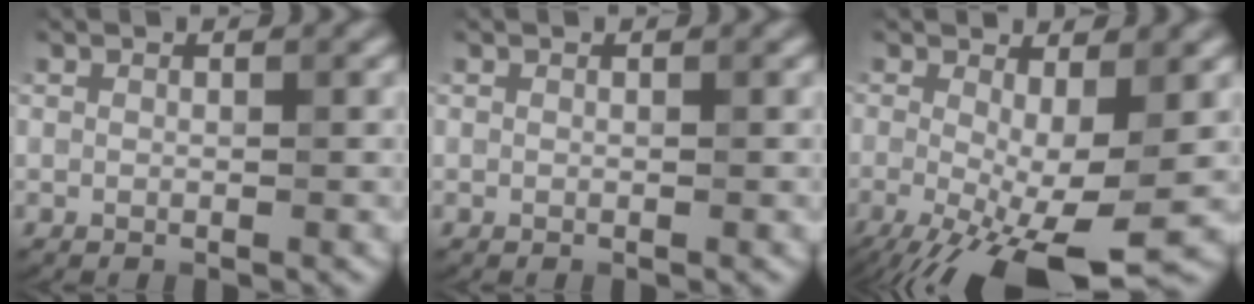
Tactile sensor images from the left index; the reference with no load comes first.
{"total": 0.0}
{"total": 9.4, "force": [-3.0, 2.6, 8.5], "torque": [-0.156, -0.022, -0.047]}